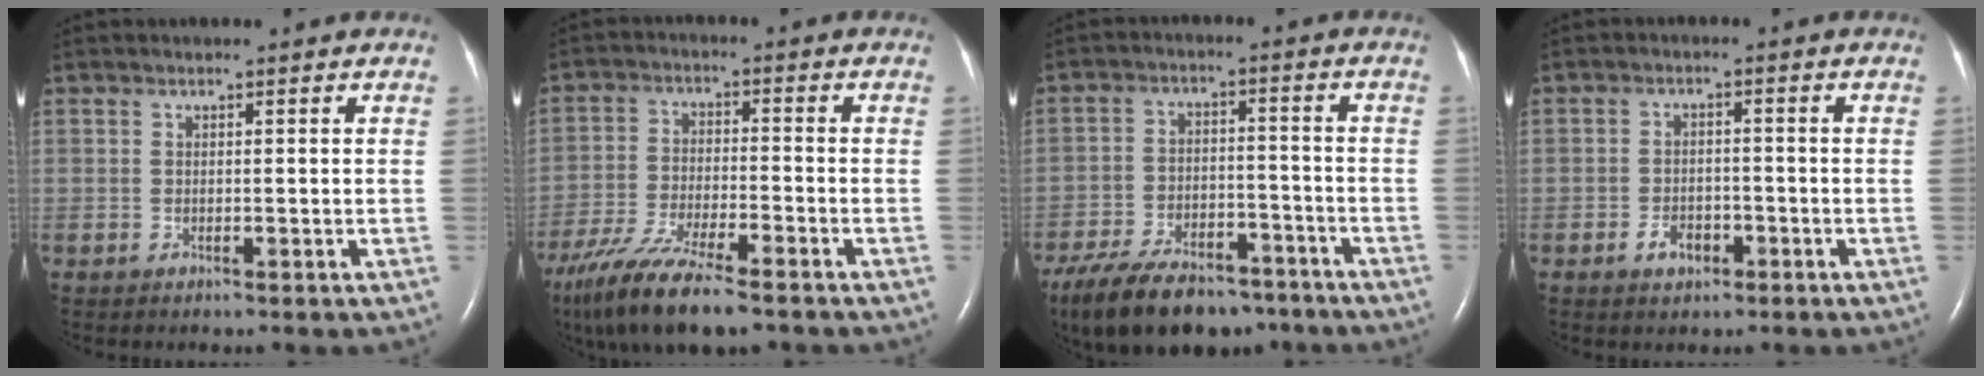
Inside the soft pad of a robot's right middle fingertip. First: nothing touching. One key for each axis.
{"total": 14.4, "fx": -11.1, "fy": 2.4, "fz": 8.9, "tx": -0.183, "ty": -0.040, "tz": -0.193}
{"total": 16.7, "fx": -12.8, "fy": 6.9, "fz": 8.2, "tx": -0.170, "ty": -0.007, "tz": -0.203}
{"total": 3.2, "fx": -1.7, "fy": 2.0, "fz": 1.8, "tx": -0.034, "ty": 0.003, "tz": -0.025}